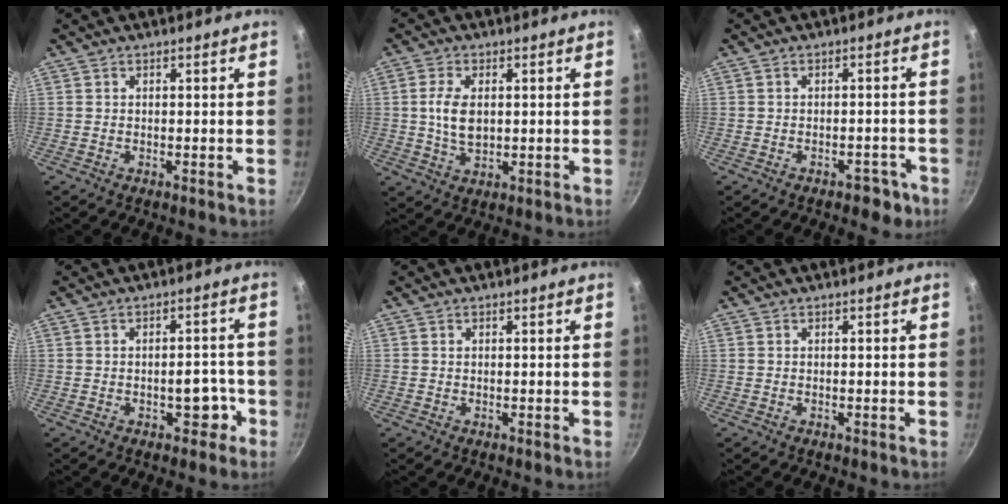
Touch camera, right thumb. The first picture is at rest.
{"total": 6.7, "force": [0.8, 3.9, 5.4], "torque": [-0.102, -0.004, 0.017]}
{"total": 4.0, "force": [-2.2, 2.4, 2.3], "torque": [-0.008, 0.027, -0.011]}
{"total": 5.2, "force": [-2.0, 3.0, 3.7], "torque": [-0.018, 0.024, -0.024]}
{"total": 0.0}
{"total": 0.0}